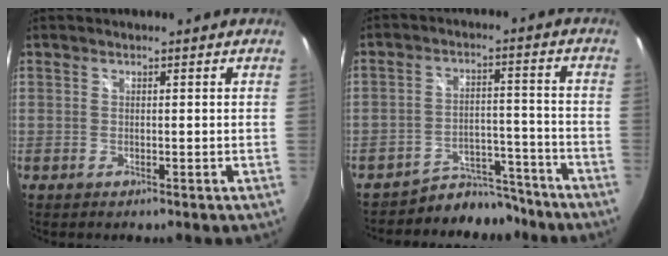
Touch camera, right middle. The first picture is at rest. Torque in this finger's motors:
{"motor_torque": [-0.01, -0.49, -0.31, -0.10]}